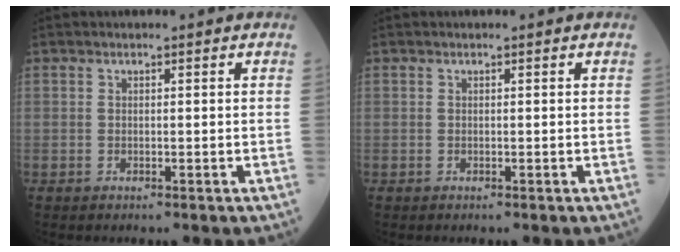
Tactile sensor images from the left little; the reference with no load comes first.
{"total": 0.0}